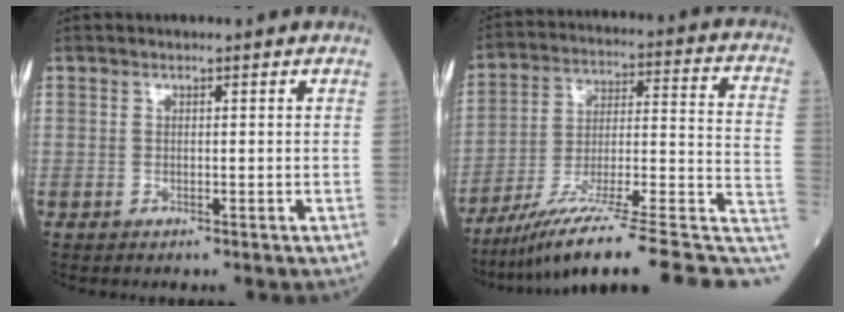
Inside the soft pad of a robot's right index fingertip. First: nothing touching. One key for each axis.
{"total": 22.6, "fx": -15.6, "fy": 2.1, "fz": 16.1, "tx": -0.187, "ty": 0.032, "tz": -0.249}